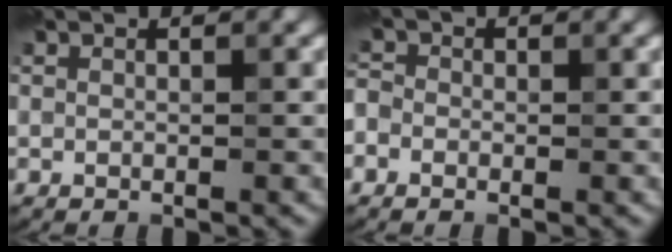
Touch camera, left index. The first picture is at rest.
{"total": 2.4, "force": [-1.4, 1.9, 0.3], "torque": [0.009, 0.013, -0.041]}